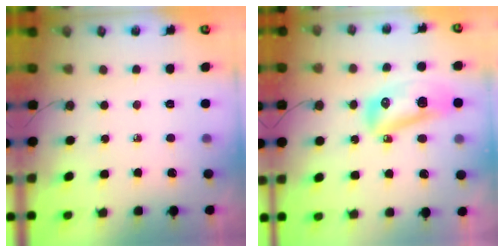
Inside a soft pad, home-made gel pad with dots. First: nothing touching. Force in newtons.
{"total": 12.3, "press": 12.2, "slide": 1.7}